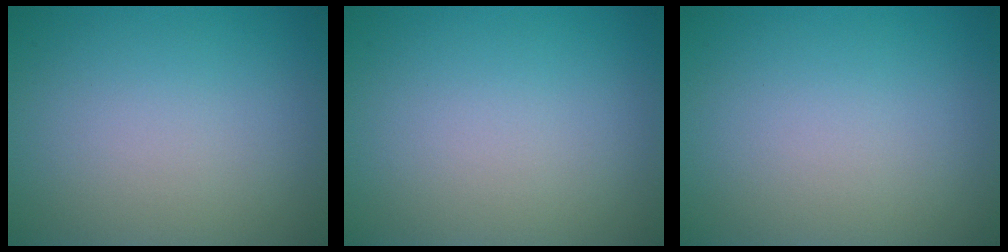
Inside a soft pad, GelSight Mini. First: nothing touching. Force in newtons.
{"total": 0.0}
{"total": 0.0}